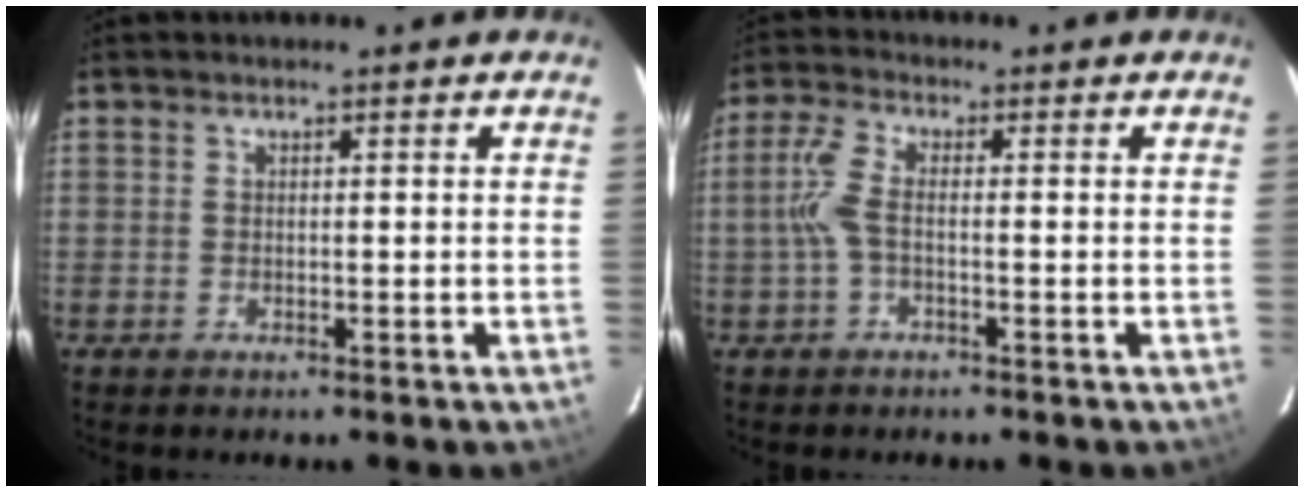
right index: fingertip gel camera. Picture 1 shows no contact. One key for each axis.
{"total": 4.3, "fx": -0.8, "fy": 1.2, "fz": 4.1, "tx": -0.097, "ty": 0.007, "tz": -0.017}